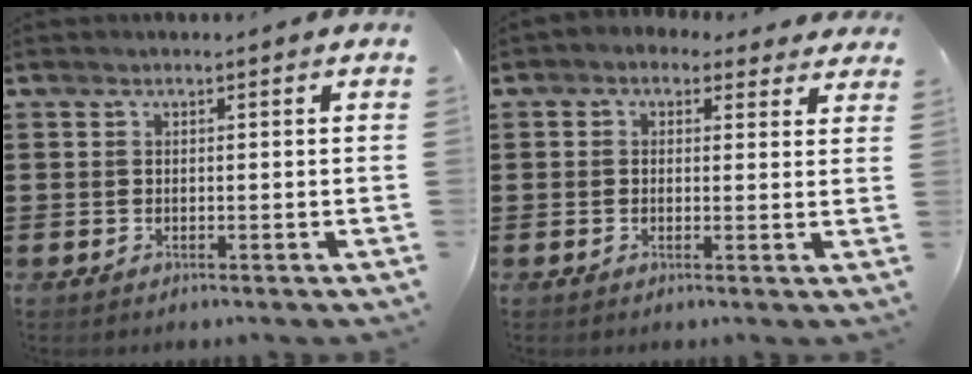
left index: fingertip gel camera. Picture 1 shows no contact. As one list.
[{"total": 1.7, "force": [1.0, 1.2, 0.5], "torque": [-0.017, 0.006, 0.017]}]